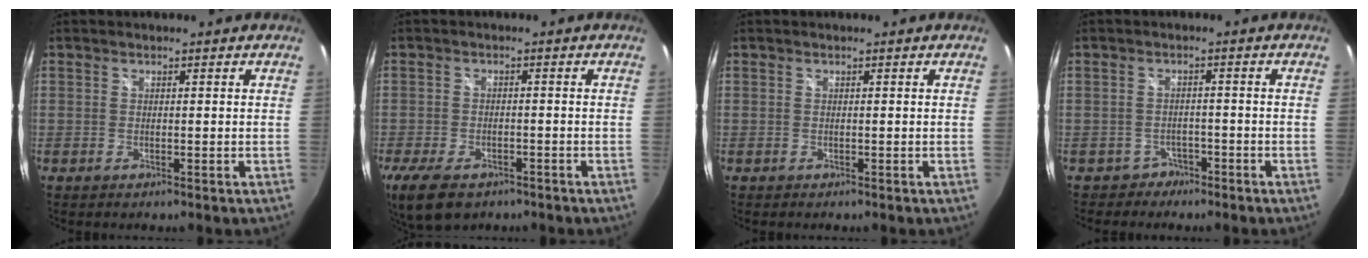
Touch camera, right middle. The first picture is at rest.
{"total": 9.4, "force": [-6.3, 4.7, 5.2], "torque": [-0.127, -0.027, -0.108]}
{"total": 0.0}
{"total": 3.1, "force": [-2.2, 2.2, -0.5], "torque": [0.007, 0.018, -0.034]}